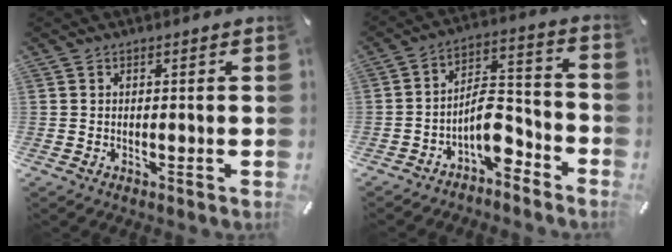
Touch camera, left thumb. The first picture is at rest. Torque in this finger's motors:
{"motor_torque": [-0.05, 0.16, -0.21, 0.14, 0.04]}